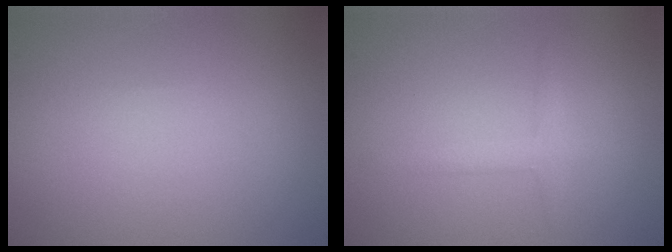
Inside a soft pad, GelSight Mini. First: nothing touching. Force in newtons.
{"total": 1.6, "press": 1.6, "slide": 0.1}